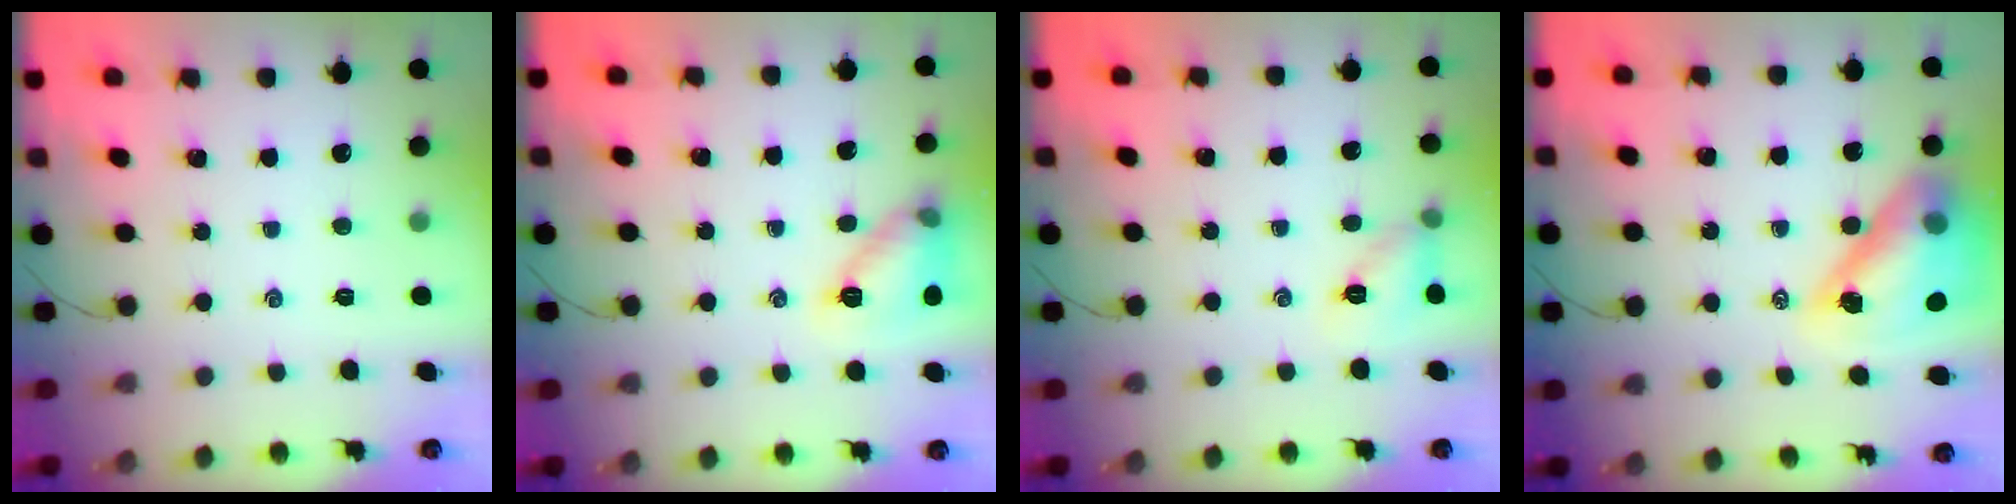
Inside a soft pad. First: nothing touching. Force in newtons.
{"total": 11.6, "press": 11.6, "slide": 0.3}
{"total": 8.1, "press": 8.0, "slide": 1.1}
{"total": 16.7, "press": 16.0, "slide": 4.8}